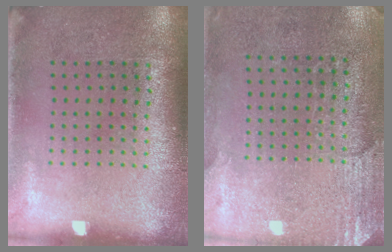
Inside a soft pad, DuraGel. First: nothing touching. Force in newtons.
{"total": 2.7, "press": 2.4, "slide": 1.3}